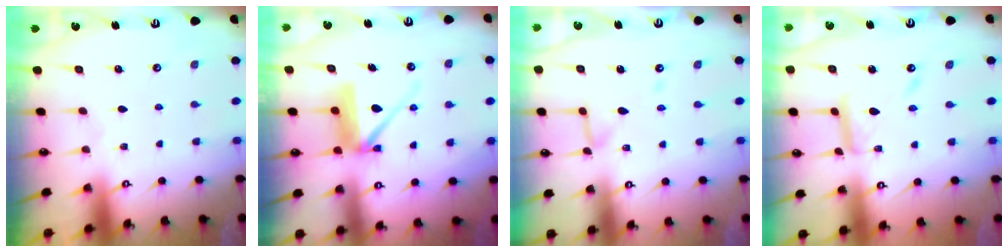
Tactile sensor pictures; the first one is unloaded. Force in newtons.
{"total": 9.9, "press": 9.9, "slide": 0.9}
{"total": 8.6, "press": 8.6, "slide": 0.8}
{"total": 10.4, "press": 10.3, "slide": 0.8}